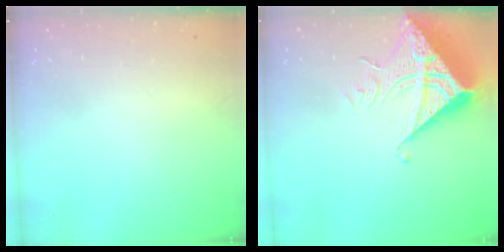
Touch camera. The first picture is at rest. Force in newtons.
{"total": 12.1, "press": 12.0, "slide": 1.3}